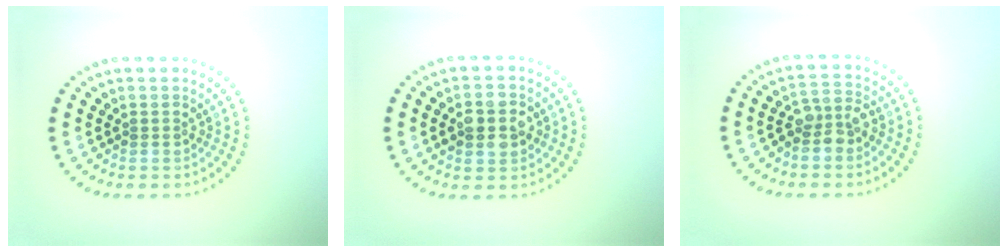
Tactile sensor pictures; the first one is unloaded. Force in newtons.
{"total": 4.0, "press": 4.0, "slide": 0.1}
{"total": 2.9, "press": 2.6, "slide": 1.2}